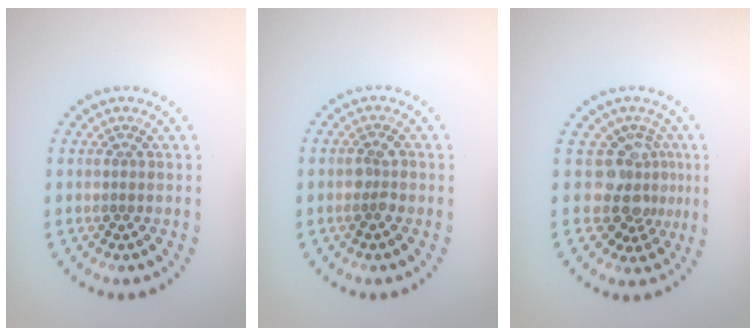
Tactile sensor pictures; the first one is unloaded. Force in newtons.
{"total": 1.3, "press": 1.2, "slide": 0.4}
{"total": 3.8, "press": 2.8, "slide": 2.5}